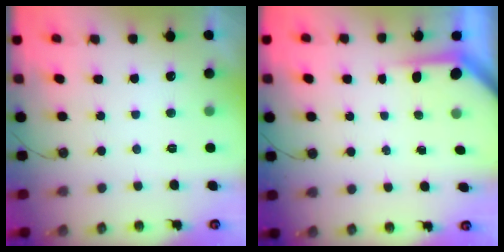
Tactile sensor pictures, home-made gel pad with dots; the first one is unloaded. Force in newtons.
{"total": 3.5, "press": 3.5, "slide": 0.3}